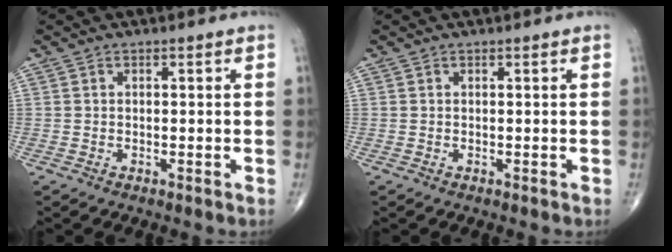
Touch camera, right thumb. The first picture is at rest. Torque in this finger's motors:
{"motor_torque": [0.00, 0.00, 0.01, 0.04, 0.00]}